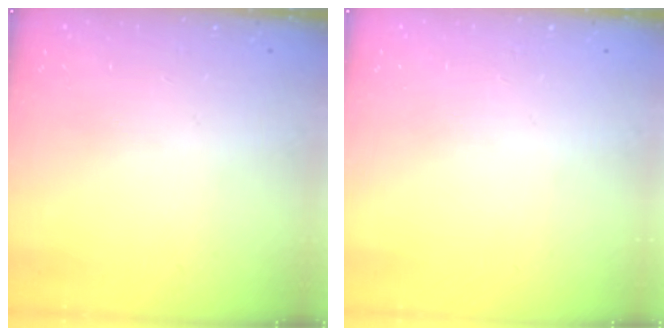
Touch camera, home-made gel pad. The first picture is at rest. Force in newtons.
{"total": 0.0}